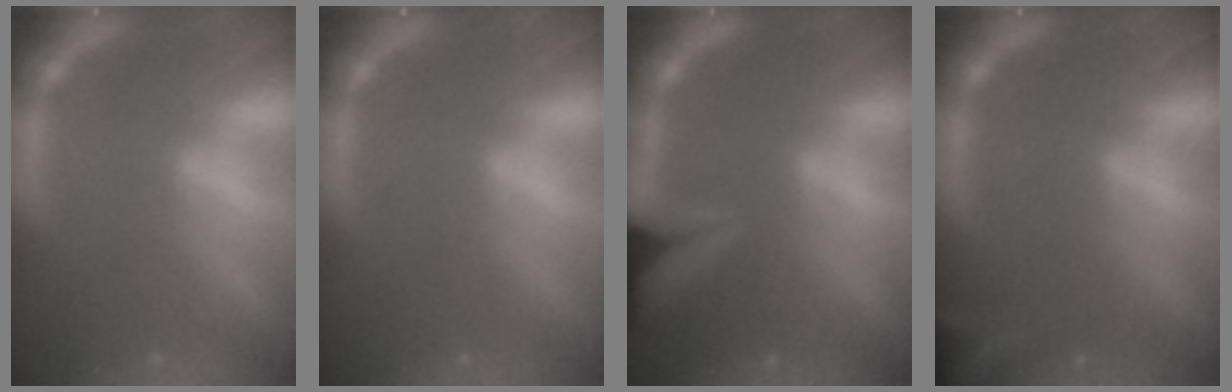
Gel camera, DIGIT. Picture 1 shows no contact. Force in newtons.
{"total": 0.0}
{"total": 8.9}
{"total": 4.5}